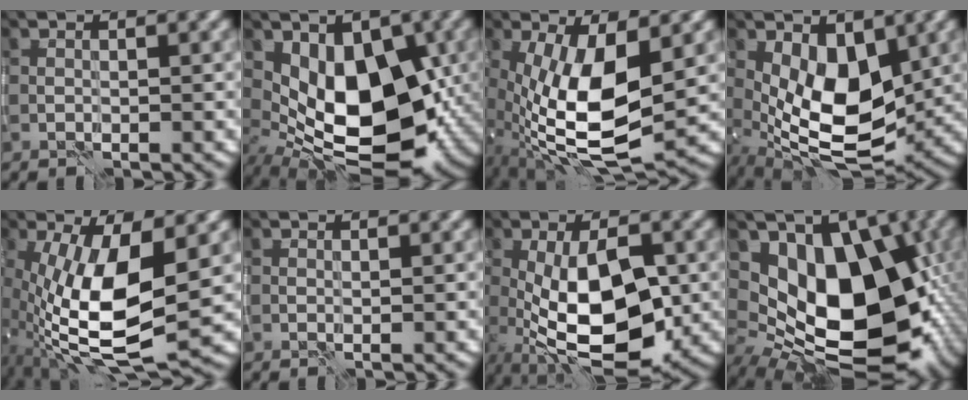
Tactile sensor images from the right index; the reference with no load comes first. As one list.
[{"total": 10.7, "force": [-0.1, 6.2, 8.7], "torque": [-0.137, -0.014, 0.005]}, {"total": 11.3, "force": [-0.6, 4.2, 10.4], "torque": [-0.198, -0.017, -0.010]}, {"total": 7.0, "force": [0.7, 3.8, 5.9], "torque": [-0.119, -0.016, 0.018]}, {"total": 12.2, "force": [-1.3, 4.2, 11.4], "torque": [-0.220, -0.016, -0.022]}, {"total": 0.0}, {"total": 10.8, "force": [-2.1, 4.7, 9.5], "torque": [-0.179, -0.011, -0.032]}, {"total": 13.5, "force": [1.0, 8.5, 10.5], "torque": [-0.145, -0.029, 0.018]}]